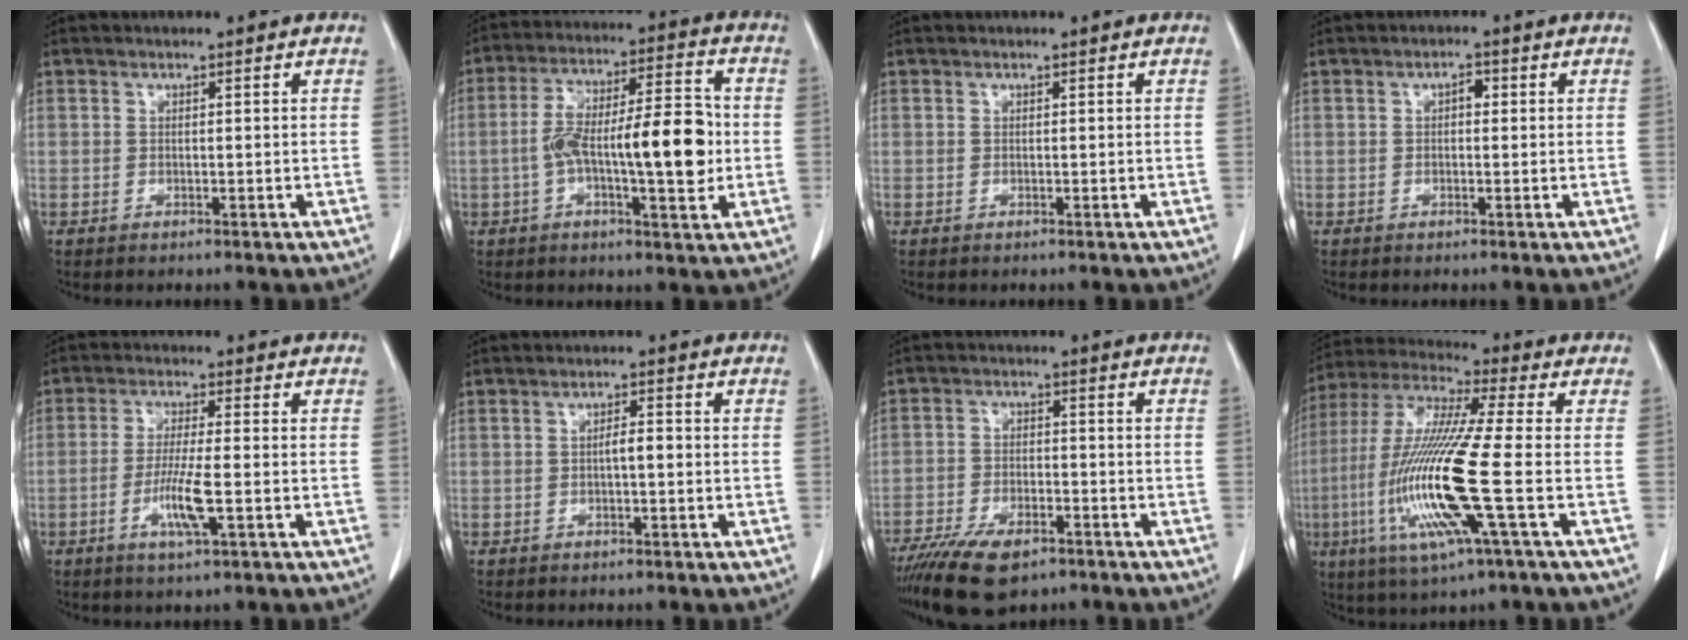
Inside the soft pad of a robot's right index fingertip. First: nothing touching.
{"total": 15.0, "force": [-1.6, 3.5, 14.5], "torque": [-0.245, 0.021, -0.023]}
{"total": 0.0}
{"total": 1.4, "force": [0.2, 0.8, 1.2], "torque": [-0.014, 0.005, 0.000]}
{"total": 6.3, "force": [-2.0, 0.1, 6.0], "torque": [-0.117, -0.011, -0.036]}
{"total": 2.0, "force": [-0.3, 0.4, 2.0], "torque": [-0.033, 0.005, -0.005]}
{"total": 10.8, "force": [-7.6, 4.0, 6.5], "torque": [-0.116, -0.012, -0.130]}
{"total": 17.2, "force": [-4.0, 0.0, 16.7], "torque": [-0.355, -0.016, -0.086]}